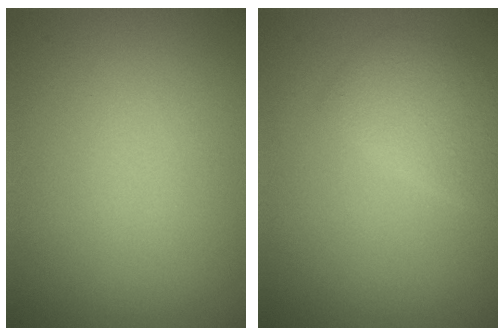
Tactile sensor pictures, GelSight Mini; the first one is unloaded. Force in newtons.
{"total": 2.2, "press": 2.2, "slide": 0.0}